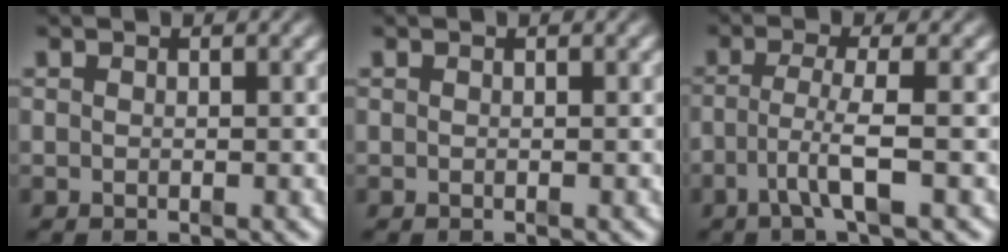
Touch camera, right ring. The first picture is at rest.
{"total": 0.0}
{"total": 3.3, "force": [-1.6, 0.2, 2.9], "torque": [-0.062, -0.014, -0.022]}